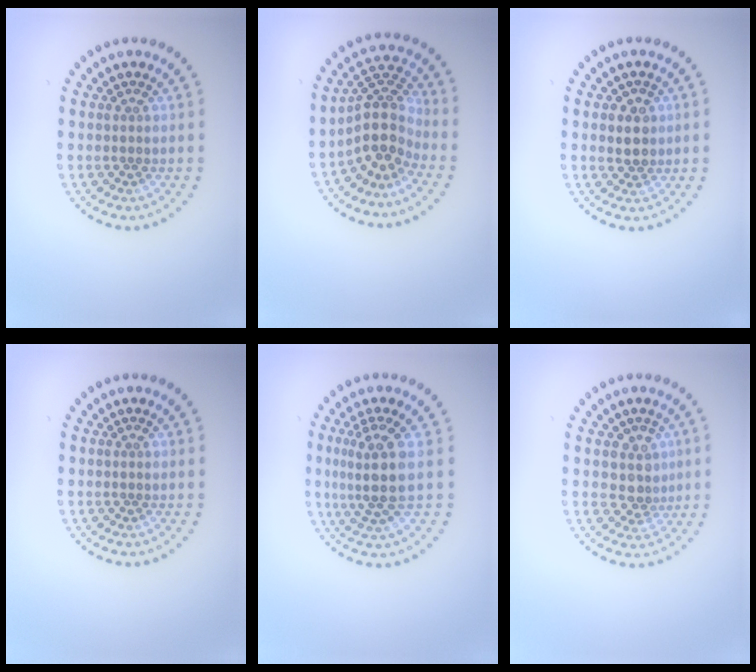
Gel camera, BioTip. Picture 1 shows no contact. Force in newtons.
{"total": 4.5, "press": 3.4, "slide": 3.0}
{"total": 1.9, "press": 1.8, "slide": 0.5}
{"total": 0.0}
{"total": 3.9, "press": 3.1, "slide": 2.3}
{"total": 2.5, "press": 2.0, "slide": 1.5}